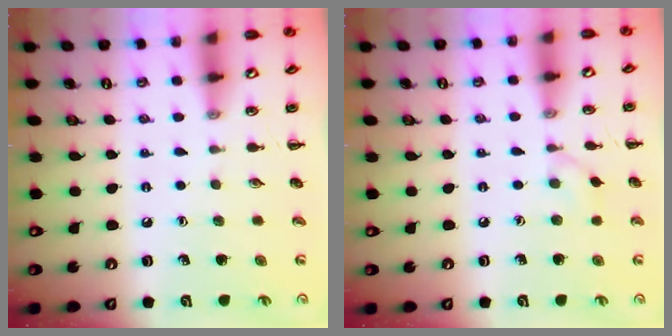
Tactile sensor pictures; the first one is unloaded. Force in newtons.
{"total": 3.8, "press": 3.5, "slide": 1.5}